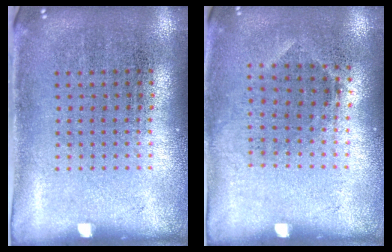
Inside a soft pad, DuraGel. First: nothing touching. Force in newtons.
{"total": 0.8, "press": 0.7, "slide": 0.5}